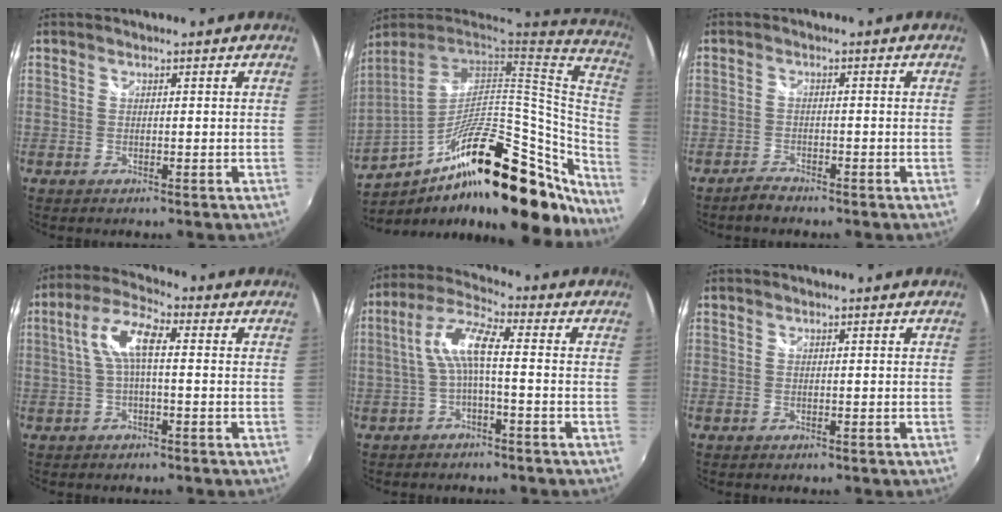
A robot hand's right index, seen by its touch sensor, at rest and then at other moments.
{"total": 33.3, "force": [-17.1, 11.5, 26.2], "torque": [-0.401, -0.019, -0.261]}
{"total": 2.3, "force": [-2.1, 0.6, 0.6], "torque": [-0.021, -0.001, -0.042]}
{"total": 6.8, "force": [0.0, 2.1, 6.4], "torque": [-0.135, 0.020, 0.001]}
{"total": 7.0, "force": [-1.2, 1.5, 6.8], "torque": [-0.156, 0.018, -0.022]}
{"total": 0.0}